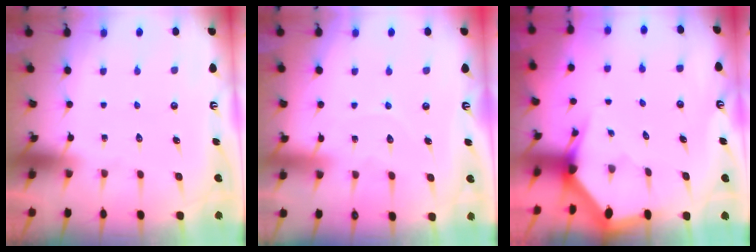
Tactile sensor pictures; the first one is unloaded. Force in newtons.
{"total": 5.0, "press": 5.0, "slide": 0.2}
{"total": 2.8, "press": 2.8, "slide": 0.1}